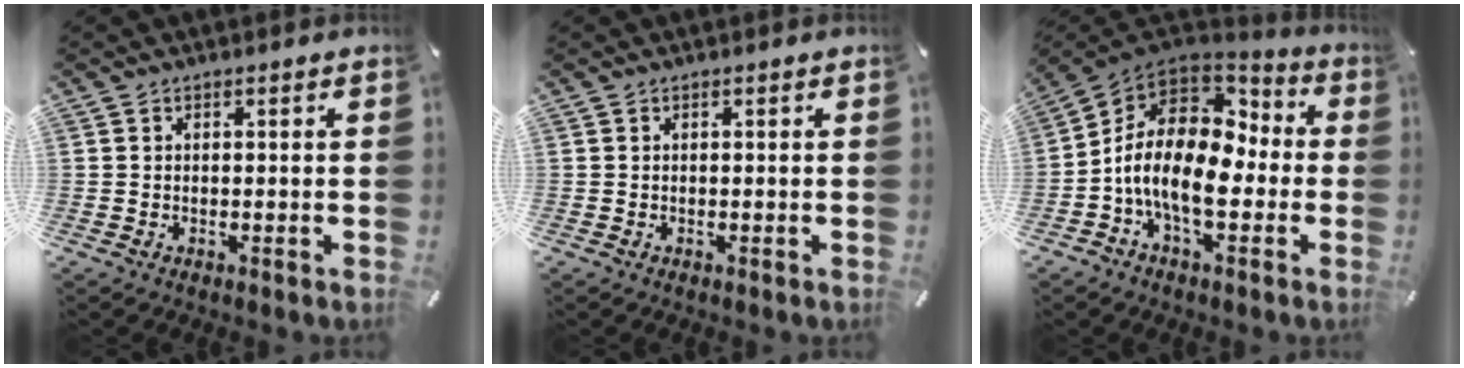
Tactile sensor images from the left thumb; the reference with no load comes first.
{"total": 0.0}
{"total": 14.8, "force": [-4.2, 8.5, 11.3], "torque": [-0.224, 0.005, -0.075]}